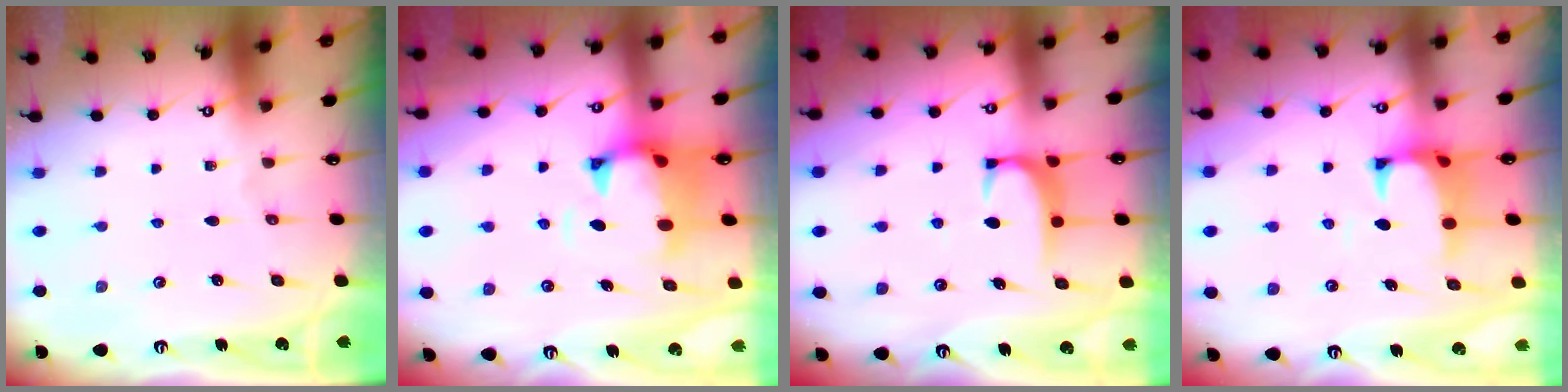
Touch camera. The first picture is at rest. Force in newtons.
{"total": 1.6, "press": 1.2, "slide": 1.1}
{"total": 1.9, "press": 1.8, "slide": 0.5}
{"total": 1.3, "press": 0.8, "slide": 1.0}